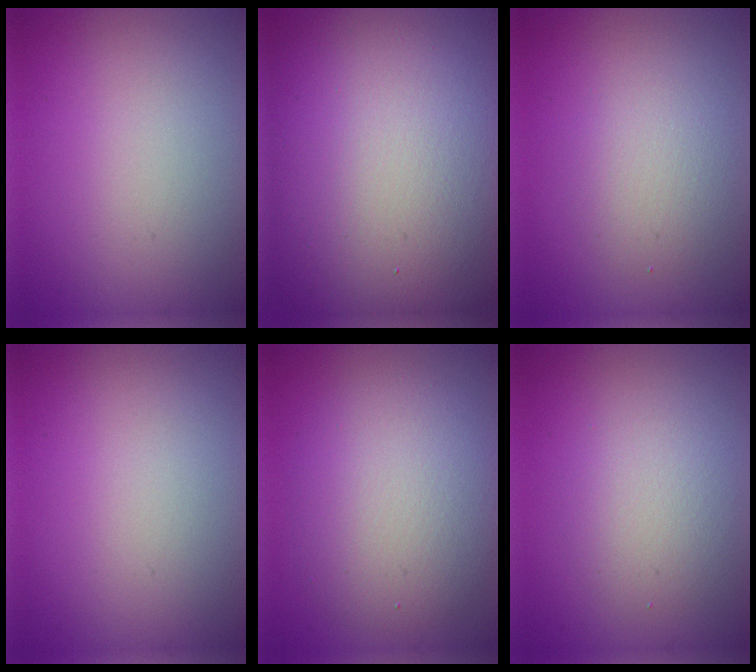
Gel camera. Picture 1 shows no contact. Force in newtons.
{"total": 21.1, "press": 21.0, "slide": 1.4}
{"total": 2.4, "press": 2.4, "slide": 0.2}
{"total": 0.0}
{"total": 6.0, "press": 5.9, "slide": 0.6}
{"total": 2.9, "press": 2.9, "slide": 0.4}